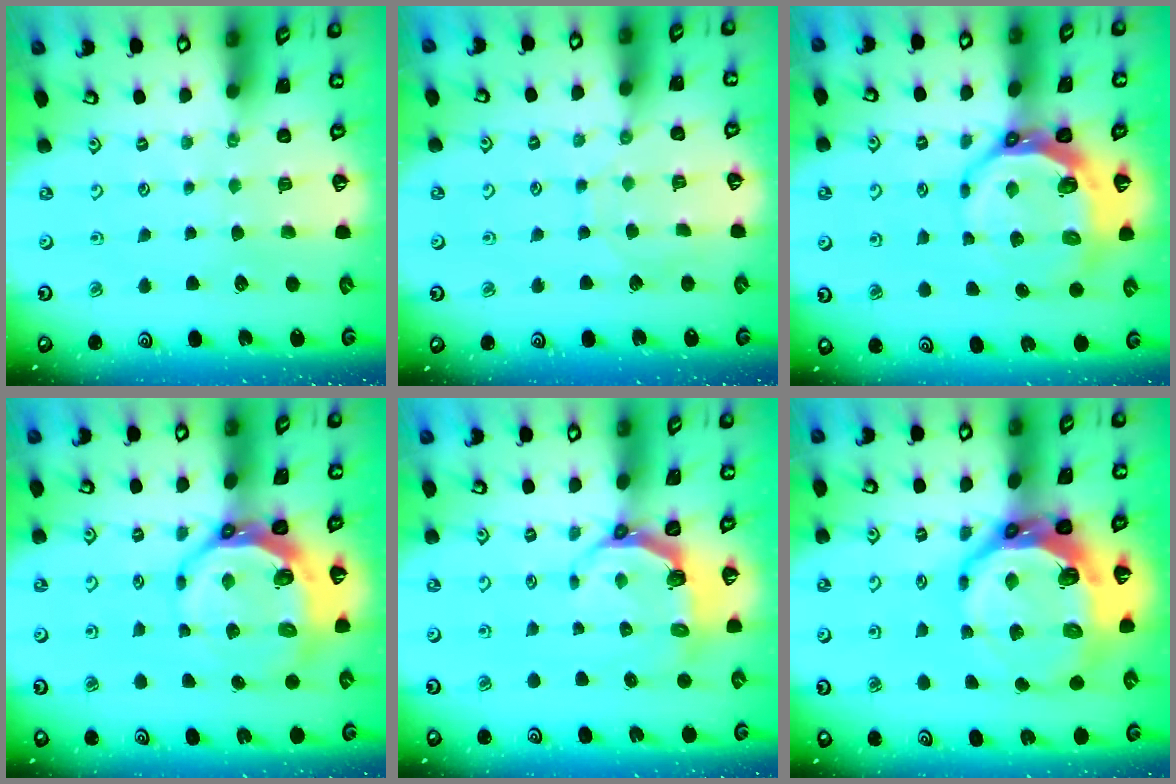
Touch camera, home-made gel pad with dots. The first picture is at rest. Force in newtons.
{"total": 4.6, "press": 4.6, "slide": 0.5}
{"total": 10.1, "press": 9.2, "slide": 4.3}
{"total": 10.1, "press": 9.2, "slide": 4.3}
{"total": 5.4, "press": 4.1, "slide": 3.5}
{"total": 16.9, "press": 16.1, "slide": 5.3}